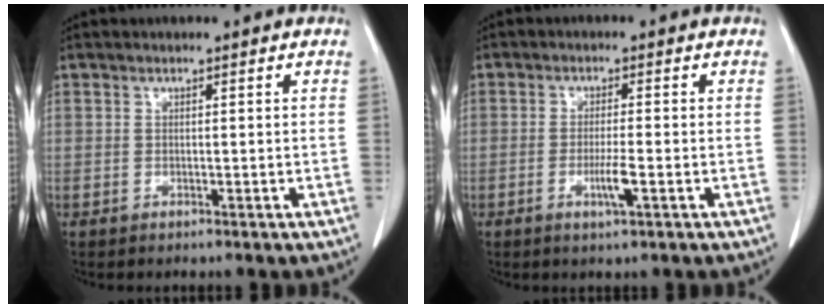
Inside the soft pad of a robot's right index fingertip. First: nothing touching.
{"total": 3.6, "force": [-1.2, 0.0, 3.4], "torque": [-0.065, -0.006, -0.022]}